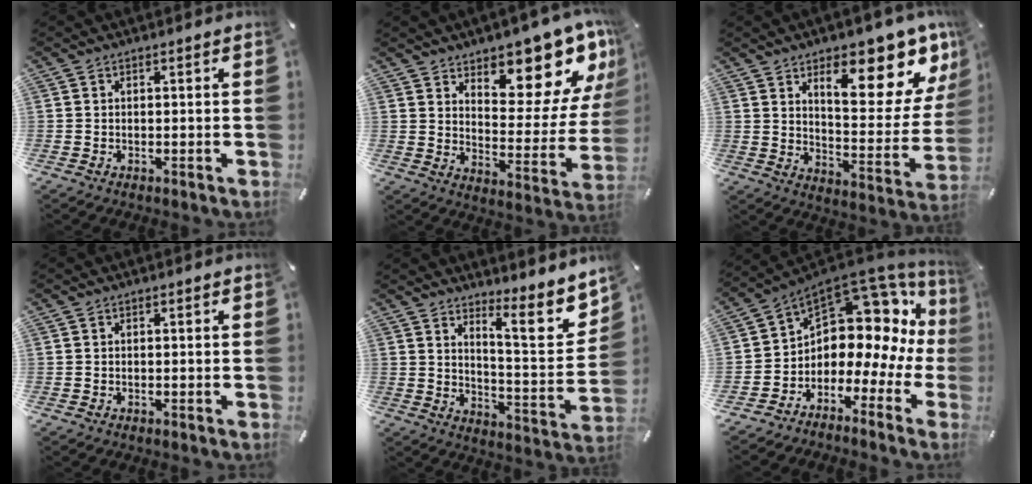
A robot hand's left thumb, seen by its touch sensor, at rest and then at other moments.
{"total": 13.4, "force": [11.0, 5.2, 5.6], "torque": [-0.049, -0.113, 0.180]}
{"total": 17.9, "force": [10.8, 7.2, 12.3], "torque": [-0.155, -0.087, 0.168]}
{"total": 0.0}
{"total": 11.5, "force": [8.4, 3.2, 7.2], "torque": [-0.091, -0.079, 0.137]}
{"total": 10.8, "force": [4.1, 8.0, 6.1], "torque": [-0.087, -0.058, 0.068]}